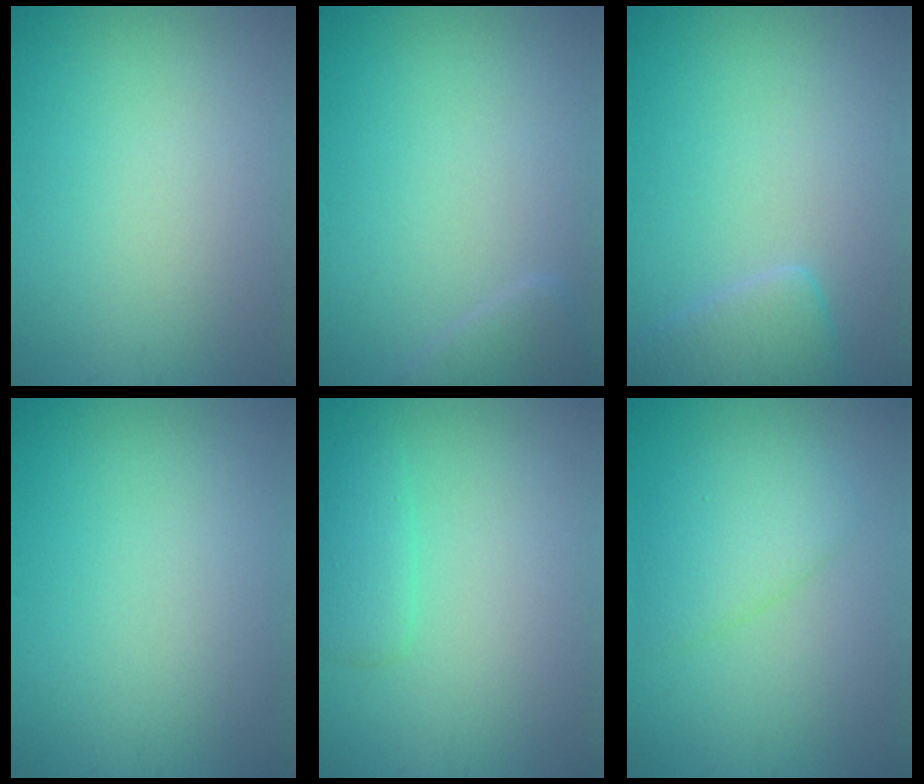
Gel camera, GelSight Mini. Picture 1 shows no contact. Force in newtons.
{"total": 1.6, "press": 1.6, "slide": 0.2}
{"total": 3.0, "press": 3.0, "slide": 0.3}
{"total": 0.0}
{"total": 1.8, "press": 1.8, "slide": 0.2}
{"total": 3.2, "press": 3.2, "slide": 0.3}